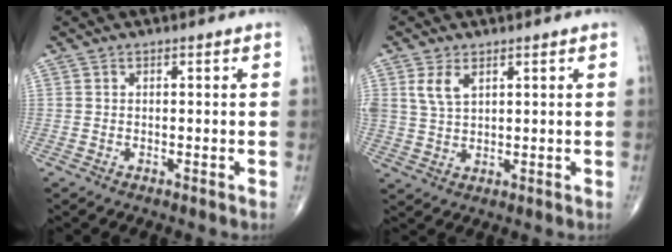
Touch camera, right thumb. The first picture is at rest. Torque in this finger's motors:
{"motor_torque": [0.18, 0.15, 0.58, 0.41, 0.21]}